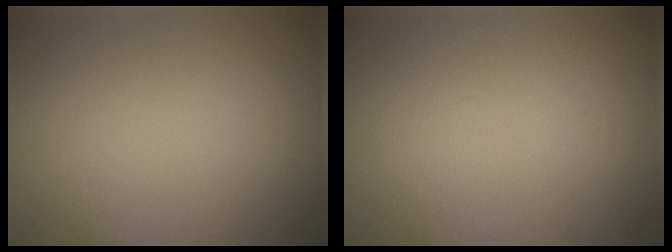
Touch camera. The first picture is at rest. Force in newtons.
{"total": 0.0}